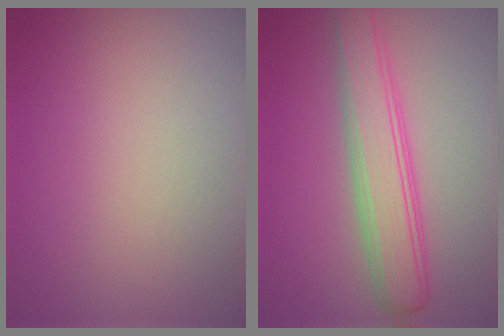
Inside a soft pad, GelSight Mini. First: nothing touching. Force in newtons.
{"total": 5.0, "press": 5.0, "slide": 0.2}